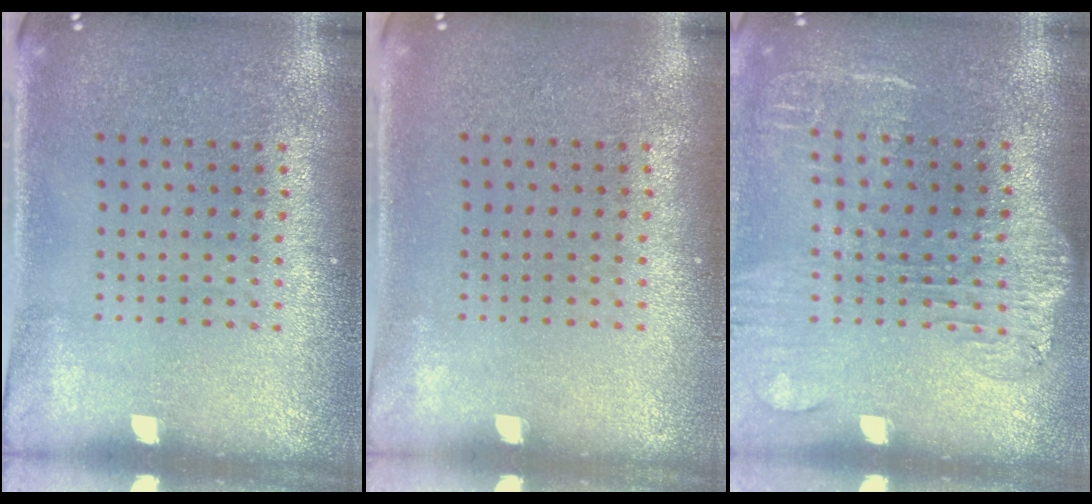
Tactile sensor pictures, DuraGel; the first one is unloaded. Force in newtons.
{"total": 0.0}
{"total": 1.8, "press": 1.5, "slide": 0.9}